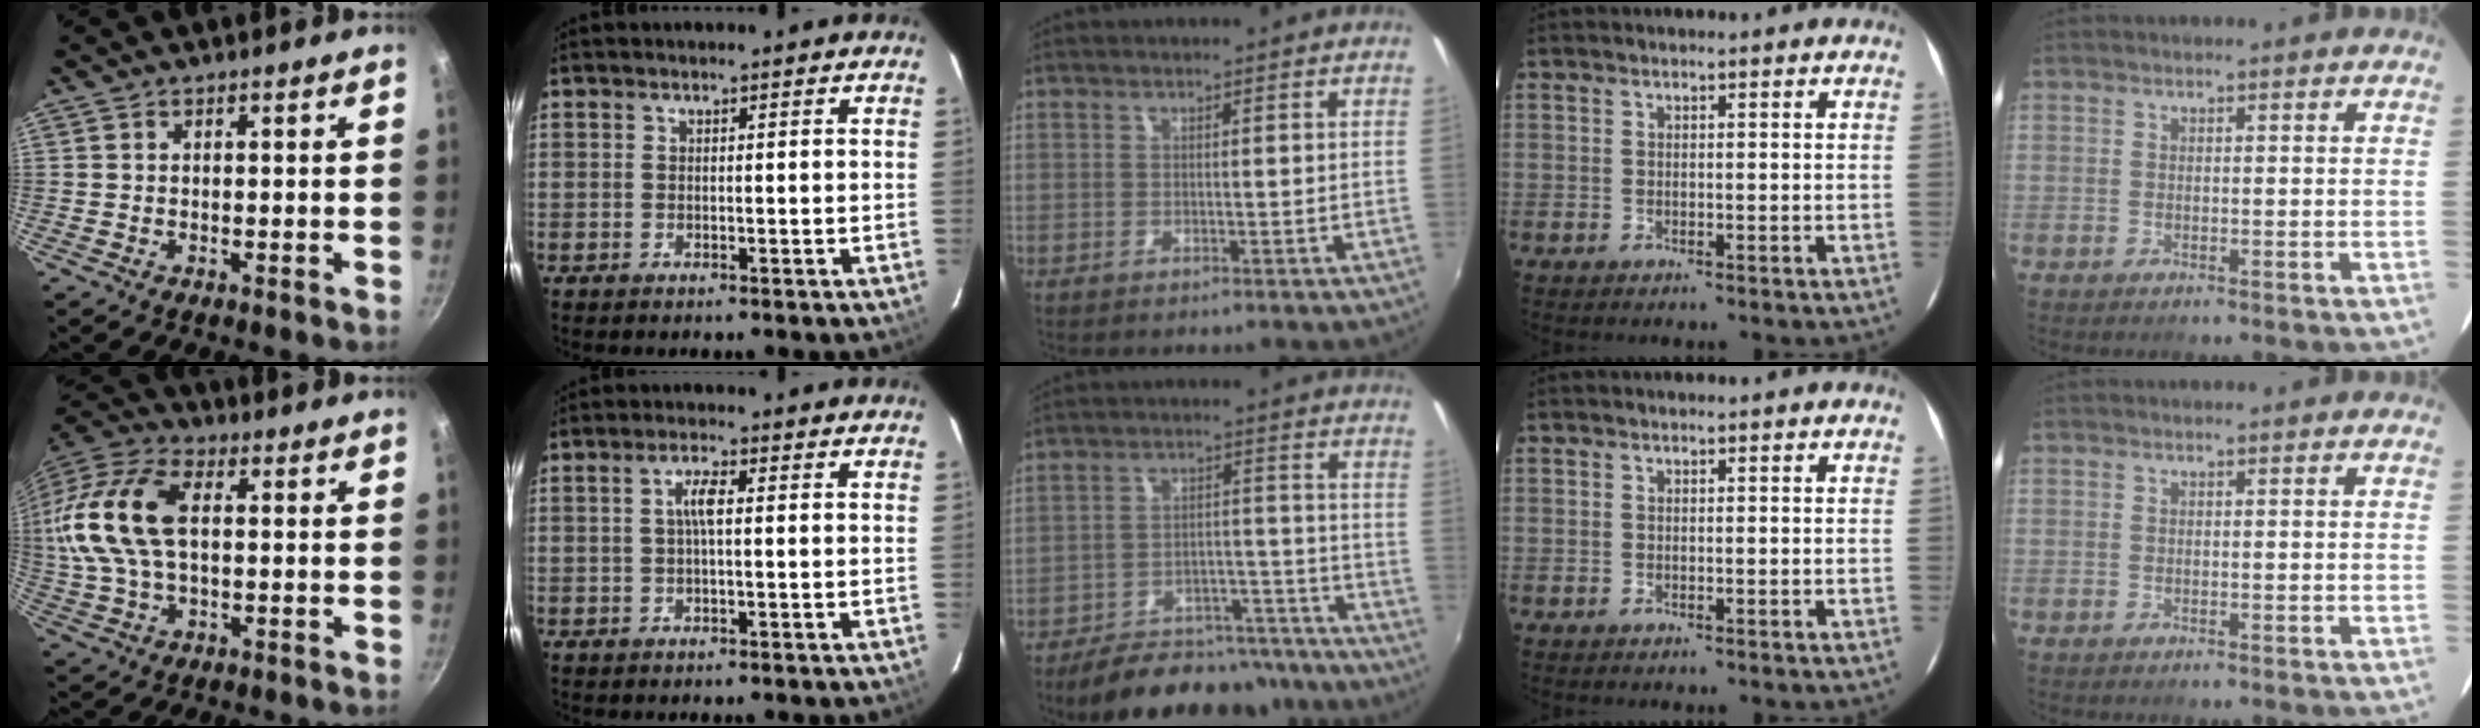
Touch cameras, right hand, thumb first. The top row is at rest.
{"thumb": {"total": 18.7, "force": [2.0, 10.8, 15.1], "torque": [-0.312, 0.030, 0.024]}, "index": {"total": 3.1, "force": [0.2, 0.7, 3.0], "torque": [-0.060, 0.006, 0.005]}, "middle": {"total": 20.1, "force": [-17.3, 7.3, 7.0], "torque": [-0.129, 0.030, -0.219]}}